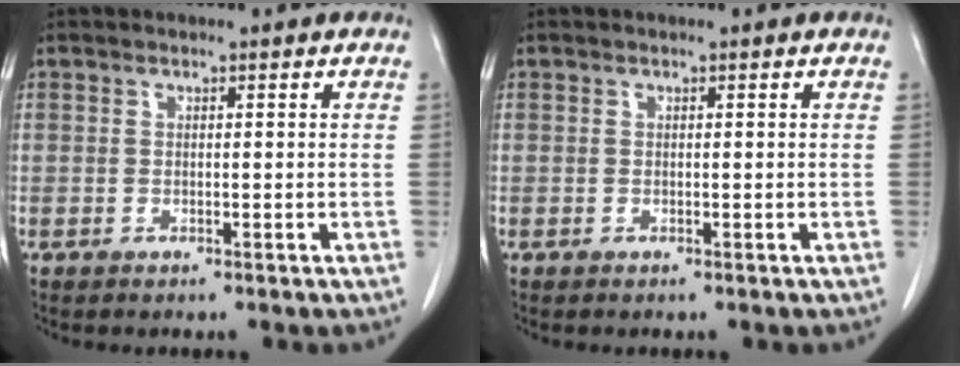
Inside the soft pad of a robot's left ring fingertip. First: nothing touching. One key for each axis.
{"total": 0.0}